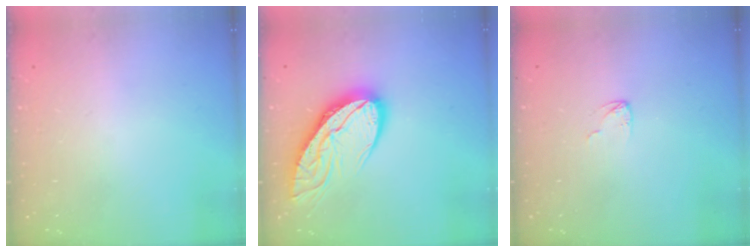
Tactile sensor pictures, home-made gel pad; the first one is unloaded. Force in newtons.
{"total": 13.1, "press": 13.0, "slide": 1.5}
{"total": 3.0, "press": 2.9, "slide": 0.3}